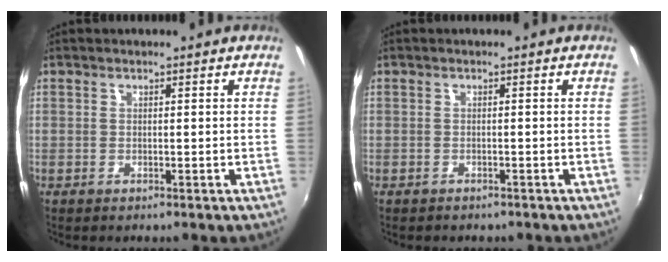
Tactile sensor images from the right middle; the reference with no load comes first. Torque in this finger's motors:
{"motor_torque": [-0.08, -0.05, 0.06, 0.00]}